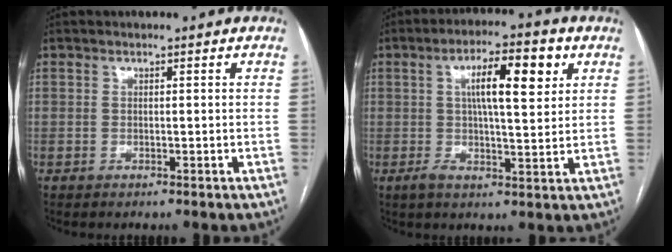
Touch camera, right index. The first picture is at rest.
{"total": 10.1, "force": [2.8, 2.0, 9.5], "torque": [-0.163, 0.022, 0.043]}